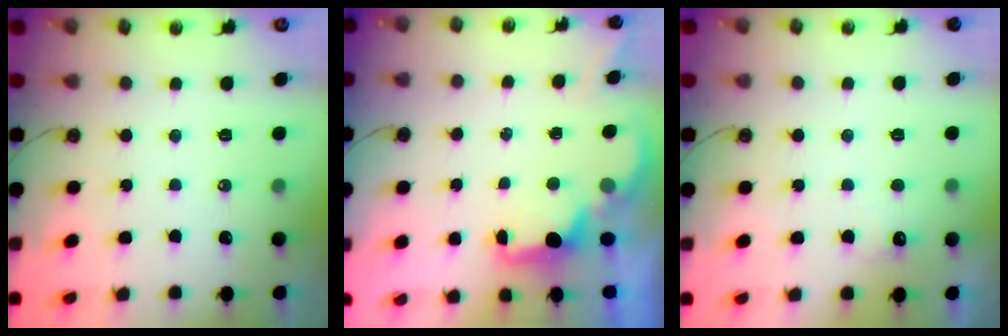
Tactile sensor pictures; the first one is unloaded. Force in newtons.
{"total": 1.9, "press": 1.7, "slide": 0.8}
{"total": 3.7, "press": 3.6, "slide": 1.0}